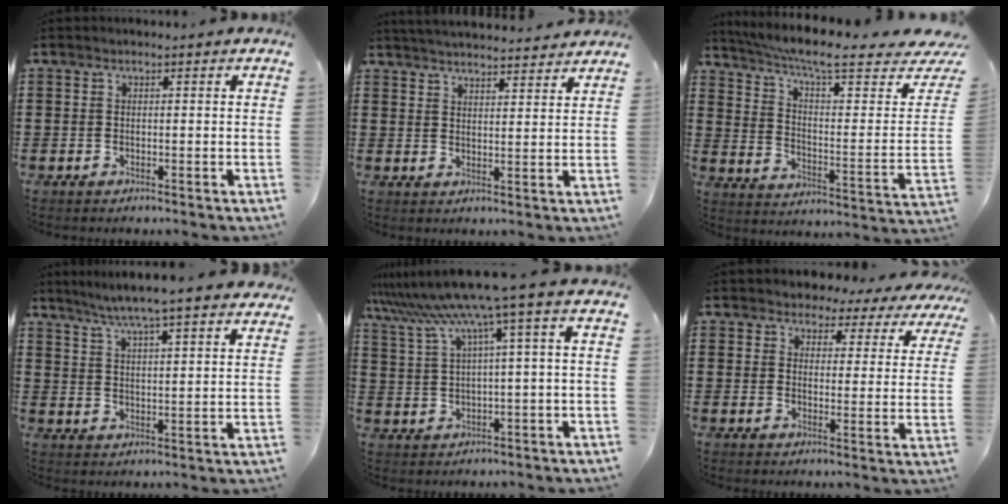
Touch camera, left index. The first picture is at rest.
{"total": 3.8, "force": [3.8, -0.3, 0.5], "torque": [-0.020, -0.018, 0.067]}
{"total": 8.9, "force": [6.9, 0.8, 5.4], "torque": [-0.118, -0.052, 0.112]}
{"total": 5.9, "force": [5.3, -0.7, 2.5], "torque": [-0.066, -0.025, 0.091]}
{"total": 8.7, "force": [4.8, -0.6, 7.2], "torque": [-0.167, -0.036, 0.074]}
{"total": 3.7, "force": [3.4, 1.3, 0.3], "torque": [-0.031, -0.017, 0.056]}